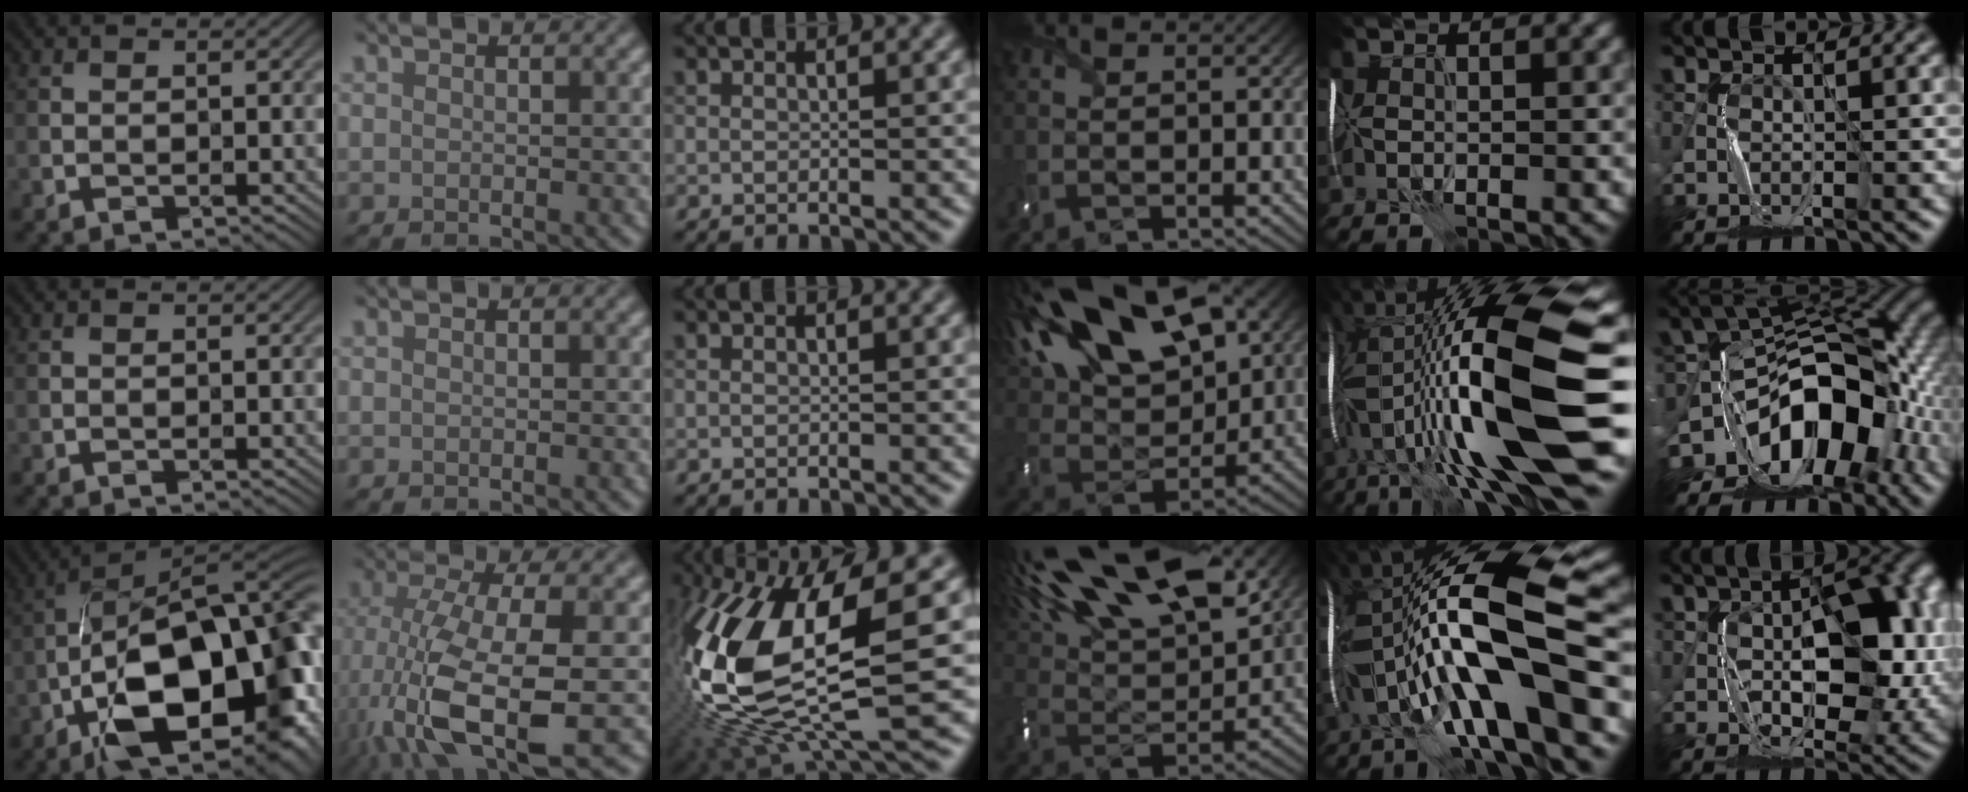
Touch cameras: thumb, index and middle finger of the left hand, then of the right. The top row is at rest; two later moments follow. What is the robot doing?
{"motion": "wrap", "object": "thread"}